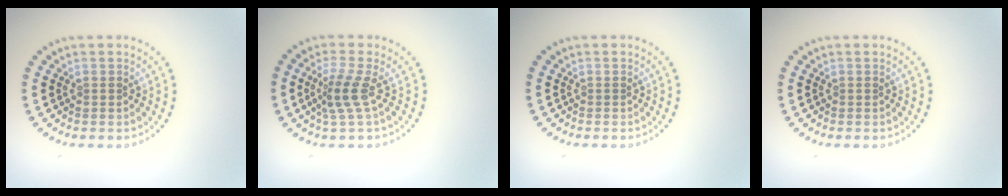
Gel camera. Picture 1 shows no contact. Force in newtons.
{"total": 2.6, "press": 1.8, "slide": 1.8}
{"total": 0.0}
{"total": 0.0}